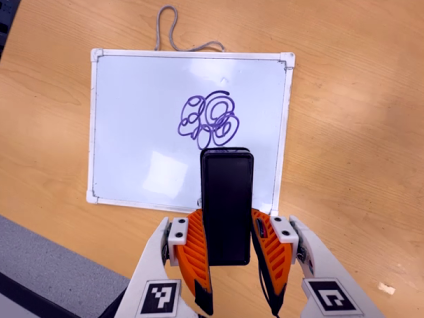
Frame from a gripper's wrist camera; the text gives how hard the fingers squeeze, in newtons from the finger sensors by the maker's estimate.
{"total": 4.6, "left": 3.4, "right": 5.9}